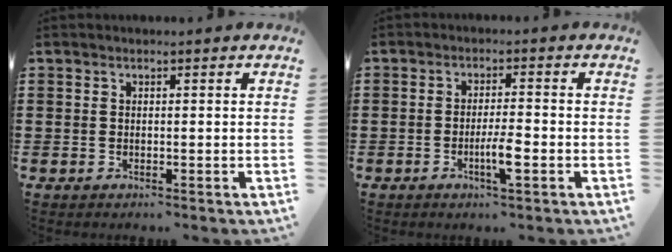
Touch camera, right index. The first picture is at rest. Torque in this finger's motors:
{"motor_torque": [0.33, -0.23, 0.31, 0.04]}